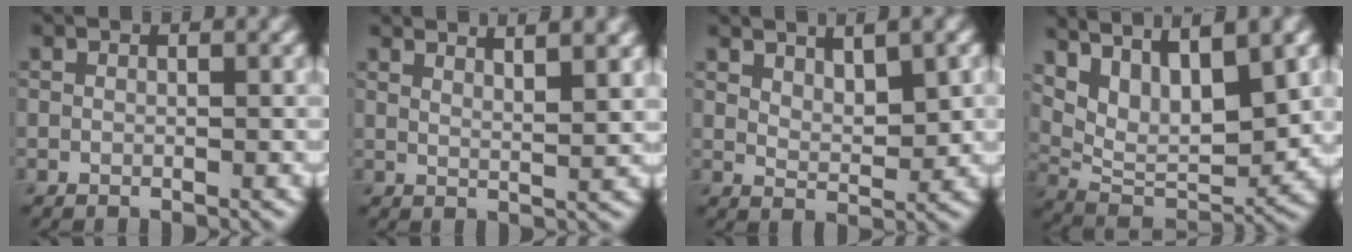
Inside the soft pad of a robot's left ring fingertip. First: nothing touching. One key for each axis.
{"total": 4.3, "fx": 3.3, "fy": 1.2, "fz": 2.6, "tx": -0.012, "ty": 0.019, "tz": 0.026}
{"total": 3.4, "fx": 2.1, "fy": 1.2, "fz": 2.4, "tx": -0.042, "ty": -0.003, "tz": 0.037}
{"total": 8.5, "fx": 4.3, "fy": 3.5, "fz": 6.4, "tx": -0.113, "ty": -0.008, "tz": 0.086}